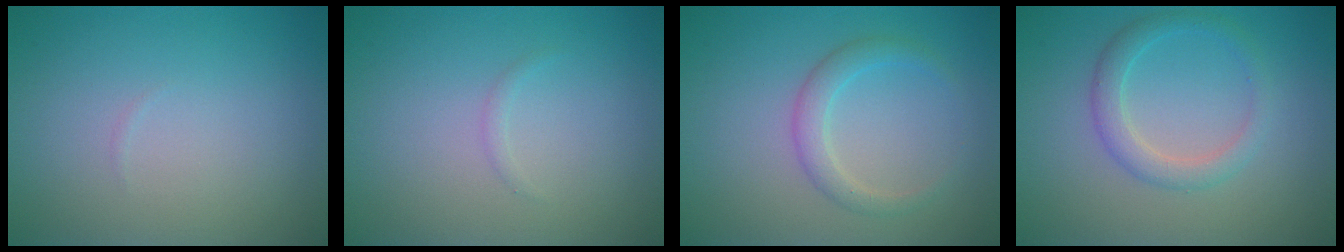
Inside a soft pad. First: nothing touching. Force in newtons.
{"total": 0.5, "press": 0.5, "slide": 0.0}
{"total": 2.2, "press": 2.2, "slide": 0.0}
{"total": 2.5, "press": 2.5, "slide": 0.2}